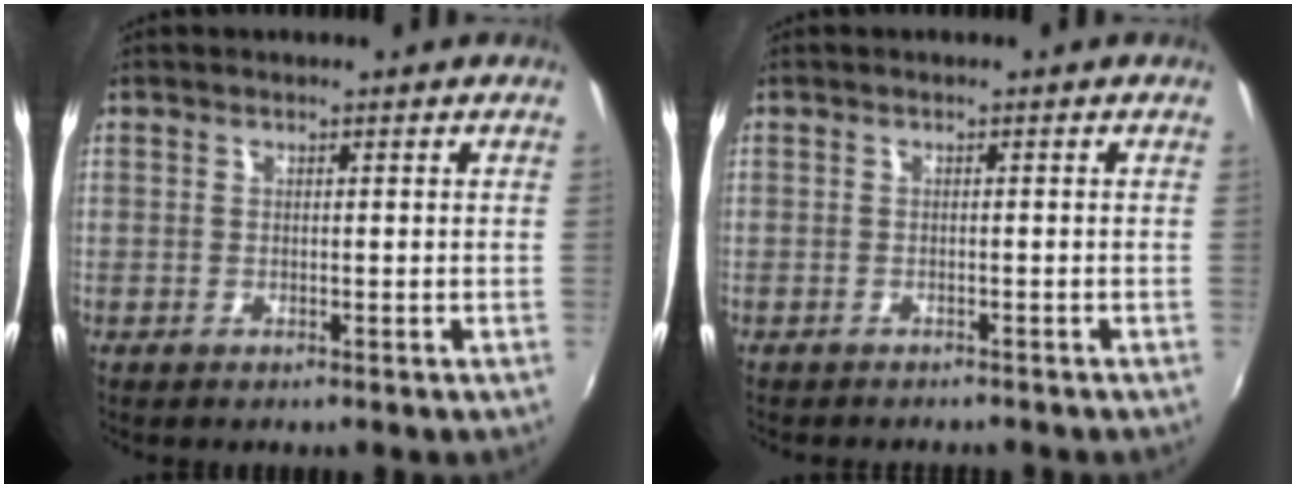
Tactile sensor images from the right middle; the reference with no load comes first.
{"total": 2.3, "force": [-2.1, 0.6, 0.6], "torque": [-0.019, -0.013, -0.031]}